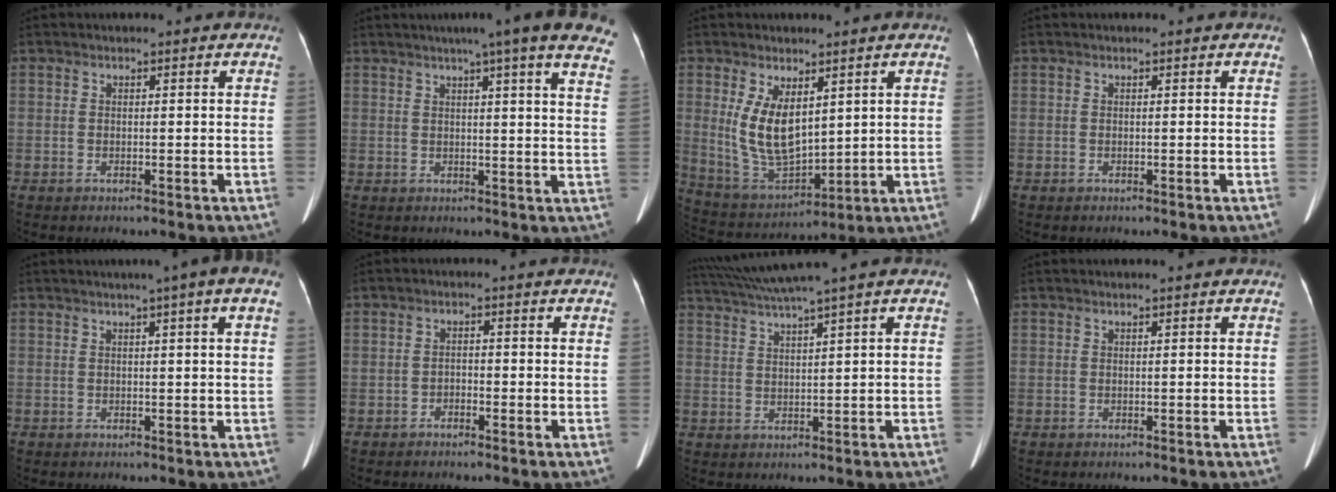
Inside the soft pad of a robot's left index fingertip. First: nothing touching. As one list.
[{"total": 18.3, "force": [14.5, -0.2, 11.1], "torque": [-0.153, -0.011, 0.158]}, {"total": 9.3, "force": [2.6, 4.1, 7.9], "torque": [-0.159, -0.012, 0.067]}, {"total": 0.0}, {"total": 5.0, "force": [2.5, 0.1, 4.4], "torque": [-0.054, 0.025, 0.027]}, {"total": 1.2, "force": [-0.9, 0.4, 0.6], "torque": [-0.005, 0.004, -0.017]}, {"total": 6.3, "force": [5.0, -2.0, 3.3], "torque": [-0.069, 0.013, 0.096]}, {"total": 0.0}]